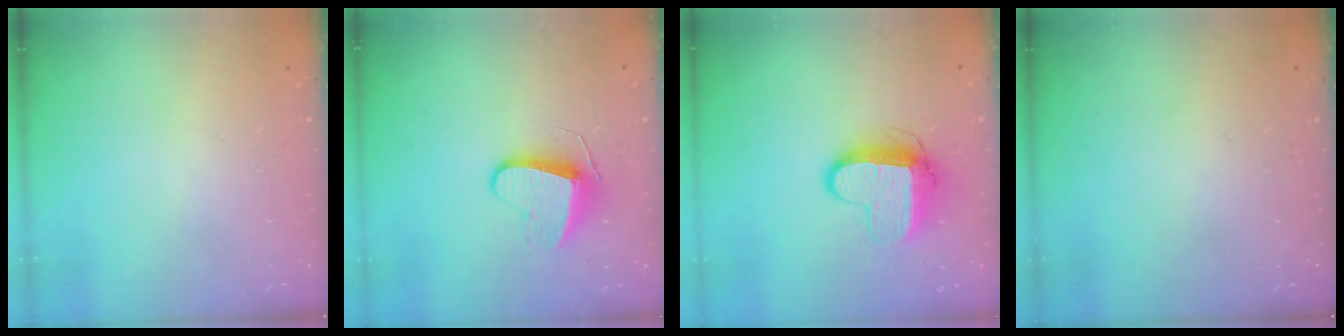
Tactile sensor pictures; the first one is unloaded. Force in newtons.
{"total": 9.5, "press": 9.5, "slide": 0.4}
{"total": 11.1, "press": 11.1, "slide": 0.8}
{"total": 0.0}